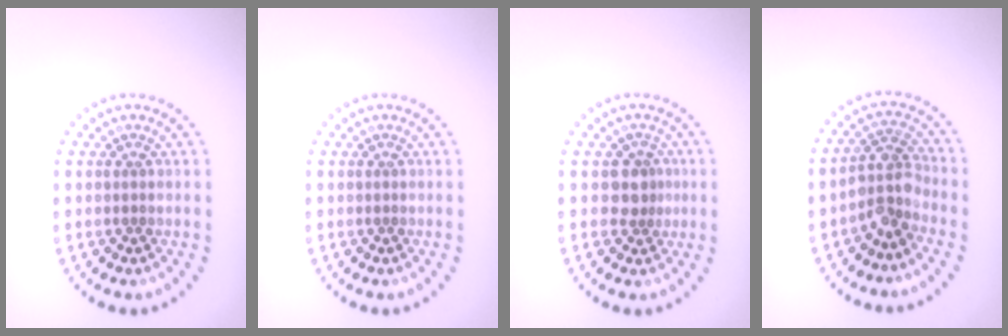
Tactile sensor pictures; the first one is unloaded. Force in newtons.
{"total": 0.0}
{"total": 2.0, "press": 1.6, "slide": 1.2}
{"total": 3.2, "press": 2.5, "slide": 2.0}